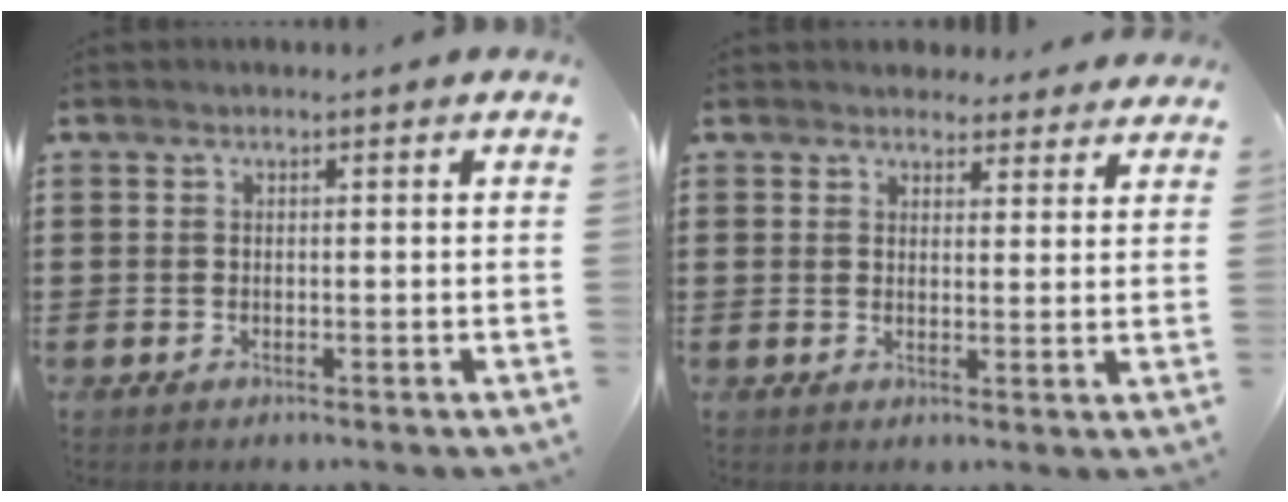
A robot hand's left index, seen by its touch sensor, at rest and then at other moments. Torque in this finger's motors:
{"motor_torque": [1.27, -0.87, 0.35, 0.06]}